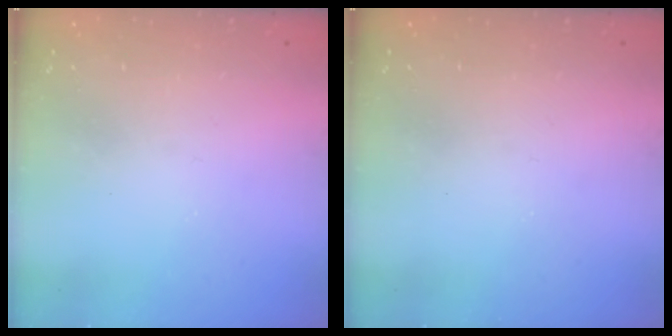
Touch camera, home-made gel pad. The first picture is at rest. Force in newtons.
{"total": 0.0}